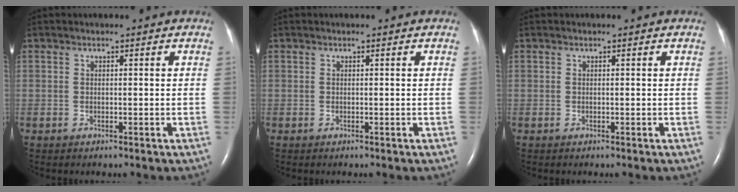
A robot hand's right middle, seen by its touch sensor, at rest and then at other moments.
{"total": 0.0}
{"total": 0.0}